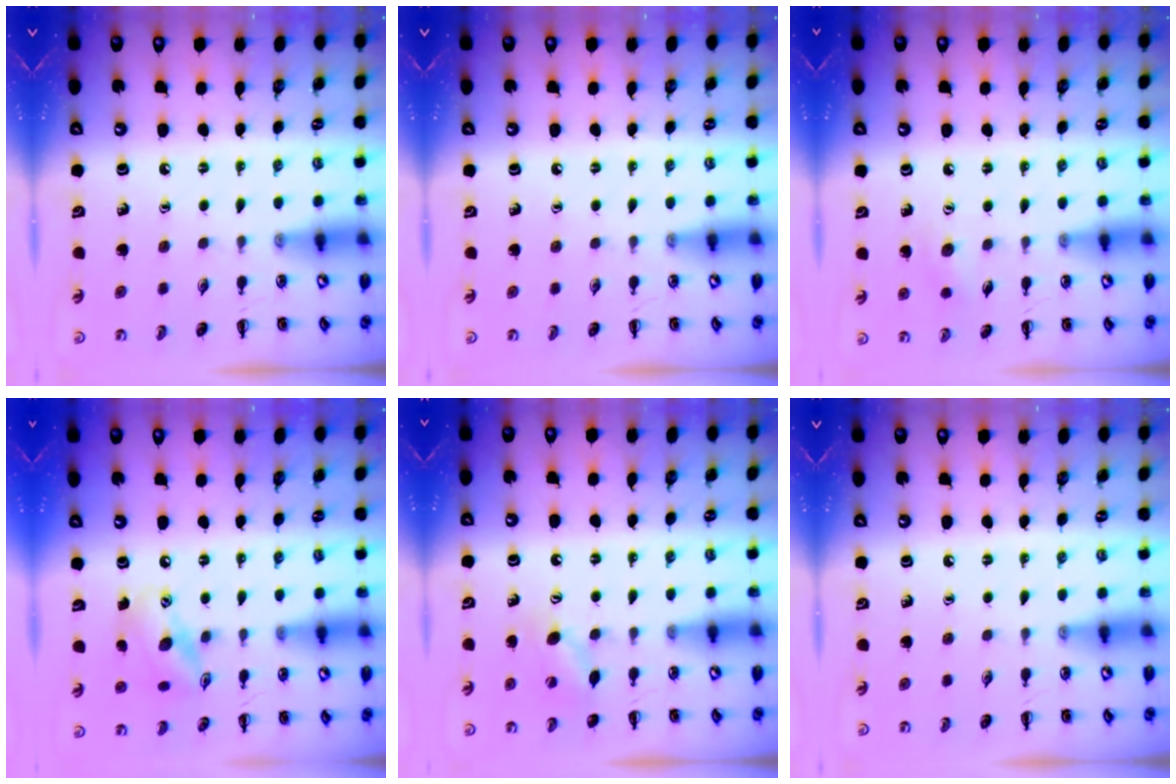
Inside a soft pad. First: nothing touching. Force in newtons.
{"total": 0.0}
{"total": 6.4, "press": 6.3, "slide": 1.4}
{"total": 13.2, "press": 13.0, "slide": 2.0}
{"total": 7.7, "press": 7.5, "slide": 1.7}
{"total": 0.0}